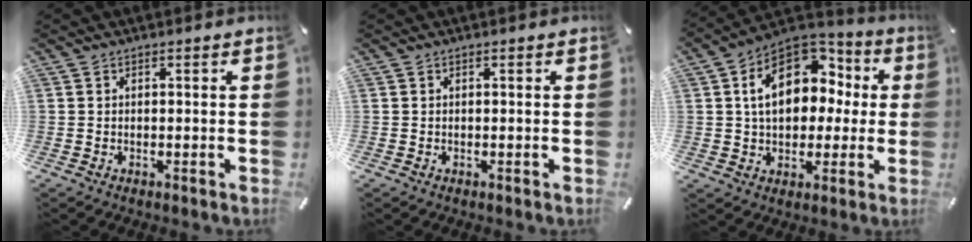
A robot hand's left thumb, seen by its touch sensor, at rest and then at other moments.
{"total": 0.0}
{"total": 16.5, "force": [3.5, 12.2, 10.6], "torque": [-0.174, -0.011, 0.065]}